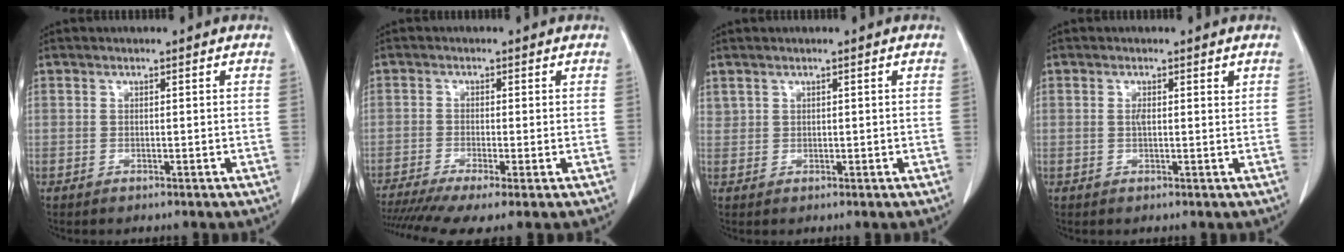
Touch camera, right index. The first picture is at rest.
{"total": 9.8, "force": [-6.8, 1.2, 6.9], "torque": [-0.123, -0.013, -0.113]}
{"total": 1.1, "force": [0.8, 0.7, 0.2], "torque": [0.000, 0.006, 0.021]}
{"total": 1.8, "force": [0.6, 0.6, 1.5], "torque": [-0.030, 0.004, 0.009]}